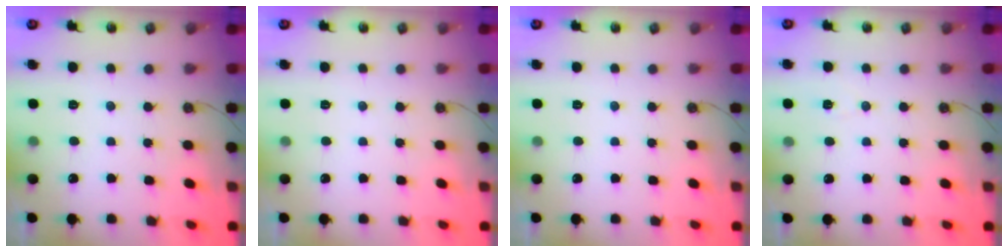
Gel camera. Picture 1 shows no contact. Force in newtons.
{"total": 0.0}
{"total": 0.0}
{"total": 3.4, "press": 2.6, "slide": 2.1}